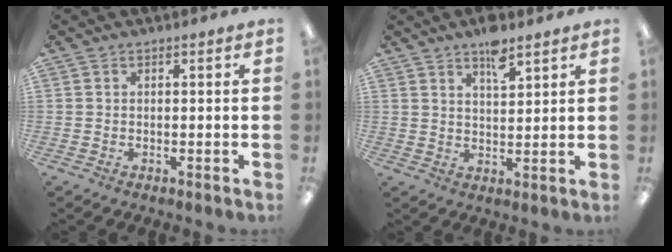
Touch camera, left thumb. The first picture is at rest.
{"total": 5.3, "force": [3.9, 1.4, 3.3], "torque": [-0.050, -0.018, 0.063]}